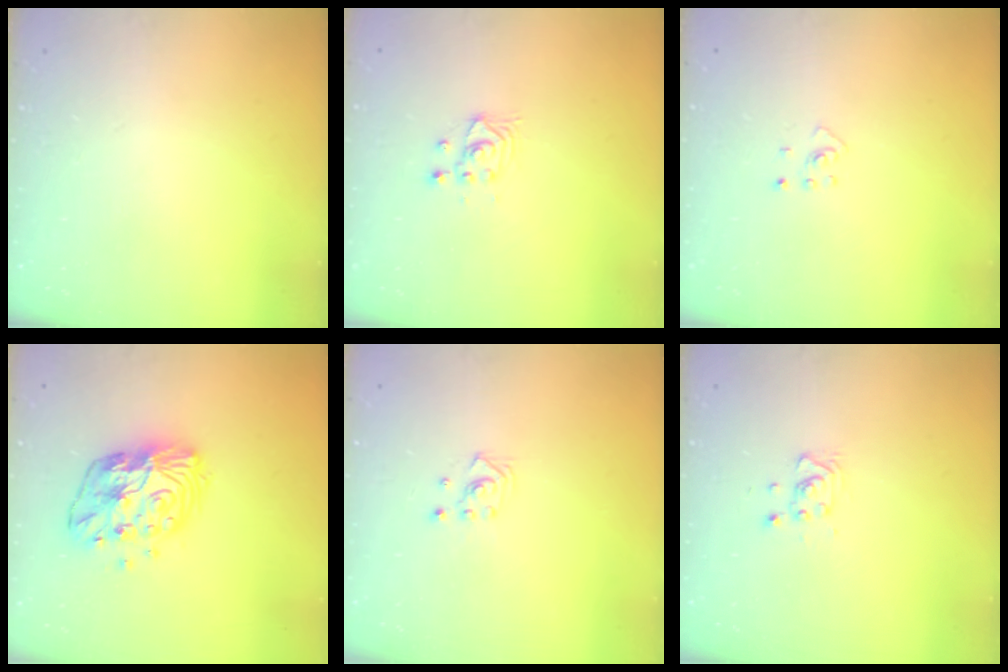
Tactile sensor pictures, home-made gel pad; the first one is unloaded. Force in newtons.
{"total": 3.4, "press": 3.4, "slide": 0.4}
{"total": 2.7, "press": 2.7, "slide": 0.5}
{"total": 13.5, "press": 13.5, "slide": 1.0}
{"total": 2.8, "press": 2.8, "slide": 0.3}
{"total": 4.7, "press": 4.6, "slide": 1.1}